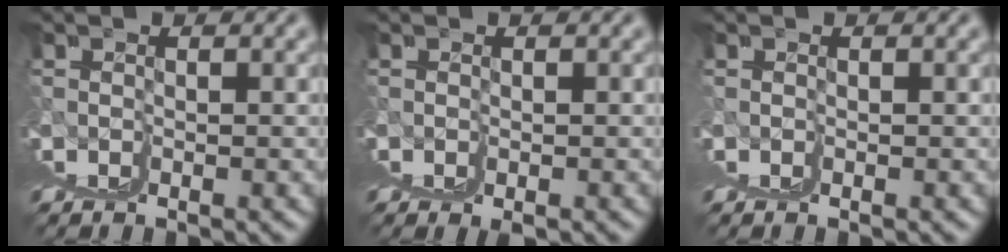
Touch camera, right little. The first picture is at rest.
{"total": 0.9, "force": [-0.1, 0.7, 0.5], "torque": [-0.011, -0.001, 0.000]}
{"total": 1.2, "force": [0.3, -0.9, -0.8], "torque": [0.018, 0.003, 0.003]}